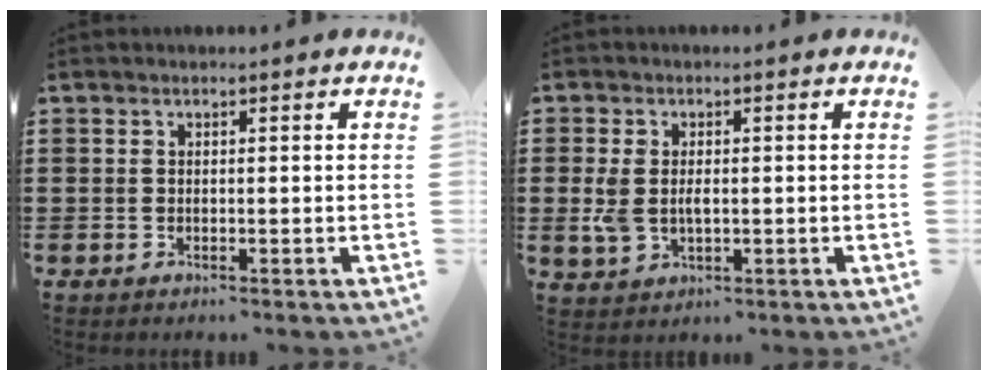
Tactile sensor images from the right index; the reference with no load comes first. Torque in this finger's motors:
{"motor_torque": [0.60, 0.44, 0.30, 0.09]}